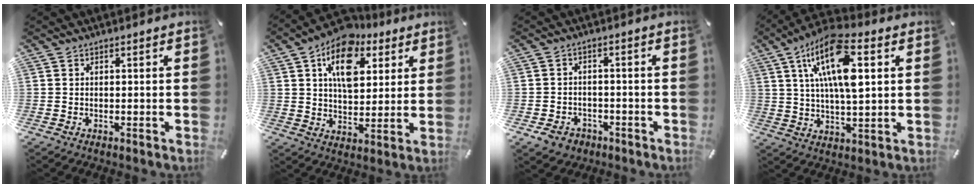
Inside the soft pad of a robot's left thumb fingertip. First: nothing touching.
{"total": 14.4, "force": [6.6, 9.3, 8.8], "torque": [-0.127, -0.025, 0.116]}
{"total": 4.8, "force": [-2.6, 3.7, 1.5], "torque": [-0.034, 0.011, -0.049]}
{"total": 16.3, "force": [6.2, 6.3, 13.7], "torque": [-0.269, -0.011, 0.098]}